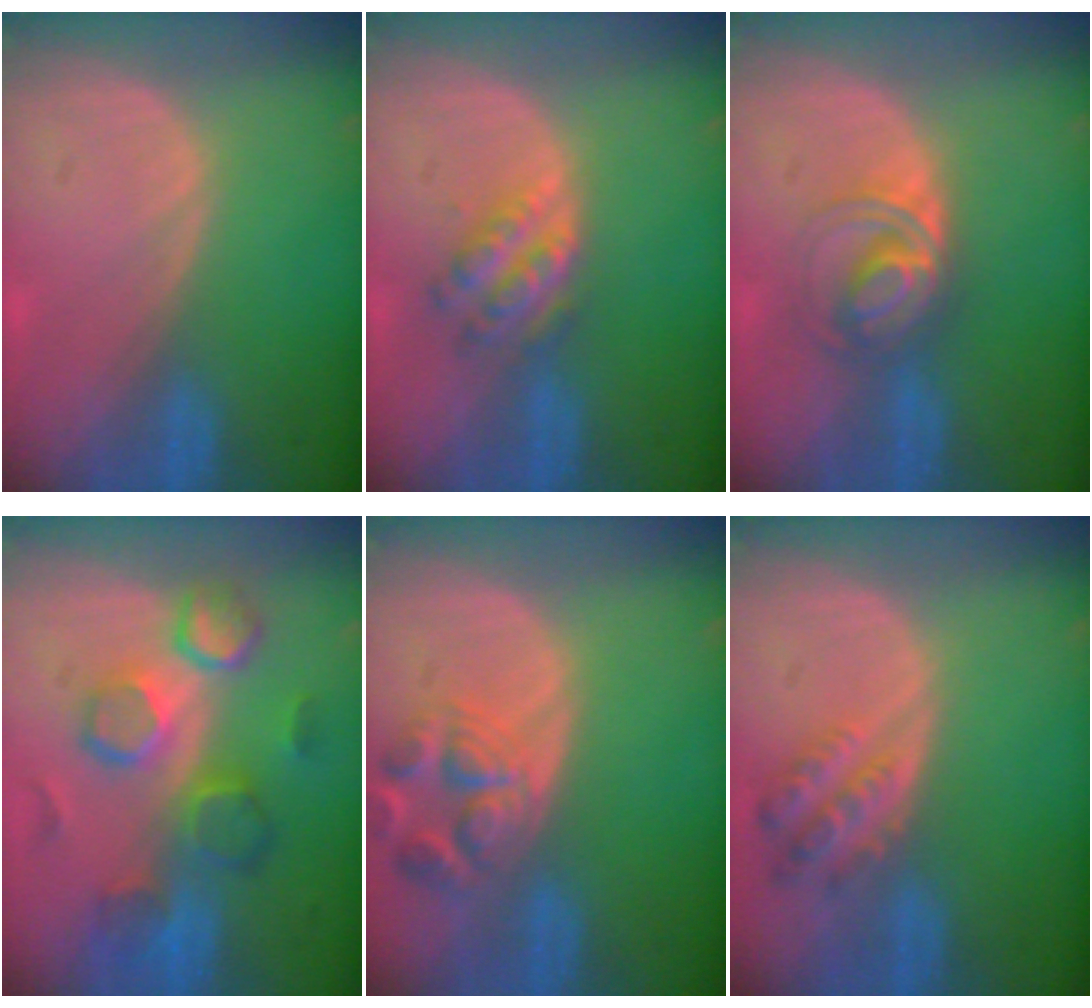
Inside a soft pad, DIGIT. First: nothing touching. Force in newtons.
{"total": 5.1, "press": 4.8, "slide": 1.8}
{"total": 6.0, "press": 5.6, "slide": 2.2}
{"total": 9.7, "press": 9.3, "slide": 2.9}
{"total": 6.9, "press": 6.3, "slide": 2.8}
{"total": 4.8, "press": 4.8, "slide": 0.5}